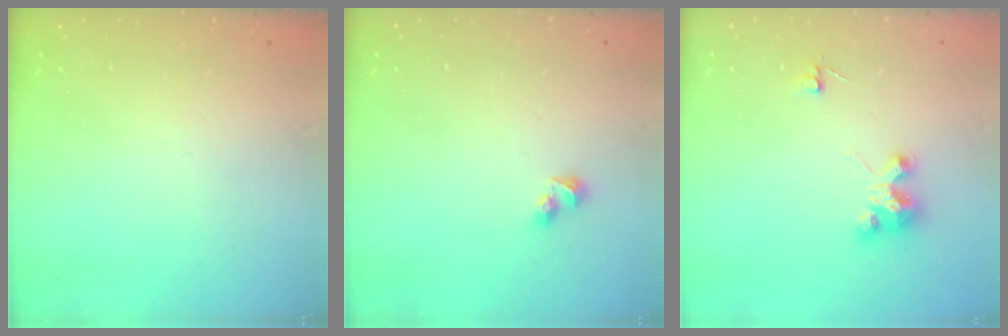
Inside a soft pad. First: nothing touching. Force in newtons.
{"total": 3.6, "press": 3.5, "slide": 0.7}
{"total": 4.1, "press": 4.1, "slide": 0.2}